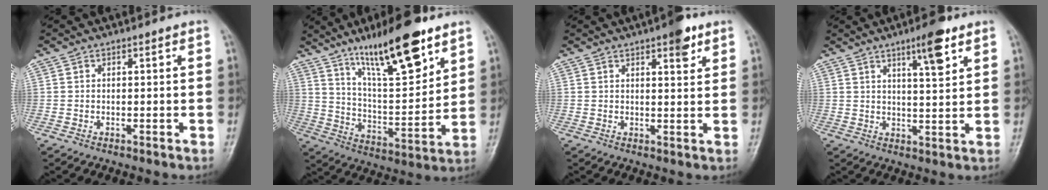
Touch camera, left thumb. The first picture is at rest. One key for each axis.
{"total": 18.7, "fx": 11.9, "fy": 5.1, "fz": 13.4, "tx": -0.191, "ty": -0.061, "tz": 0.210}
{"total": 5.1, "fx": 3.0, "fy": 1.7, "fz": 3.7, "tx": -0.036, "ty": -0.013, "tz": 0.037}
{"total": 7.4, "fx": 4.3, "fy": 1.6, "fz": 5.8, "tx": -0.079, "ty": -0.025, "tz": 0.066}